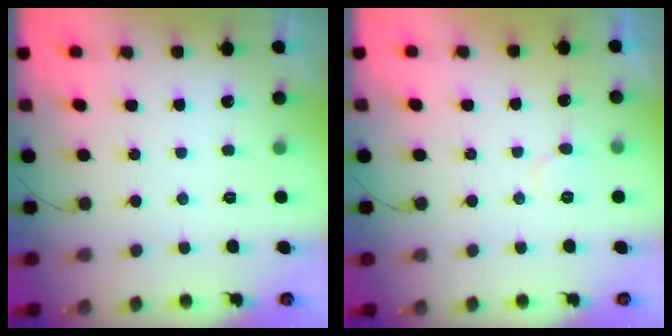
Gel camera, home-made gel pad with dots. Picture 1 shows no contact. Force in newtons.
{"total": 5.7, "press": 5.6, "slide": 0.6}